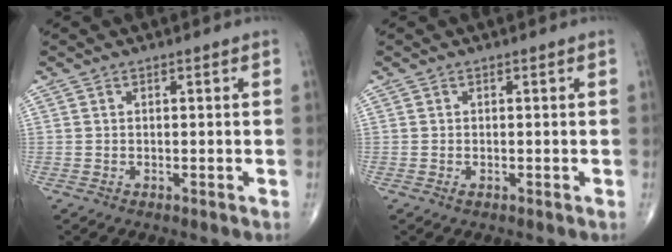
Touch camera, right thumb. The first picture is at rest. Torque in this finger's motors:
{"motor_torque": [-0.12, 0.02, 0.06, 0.11, 0.01]}